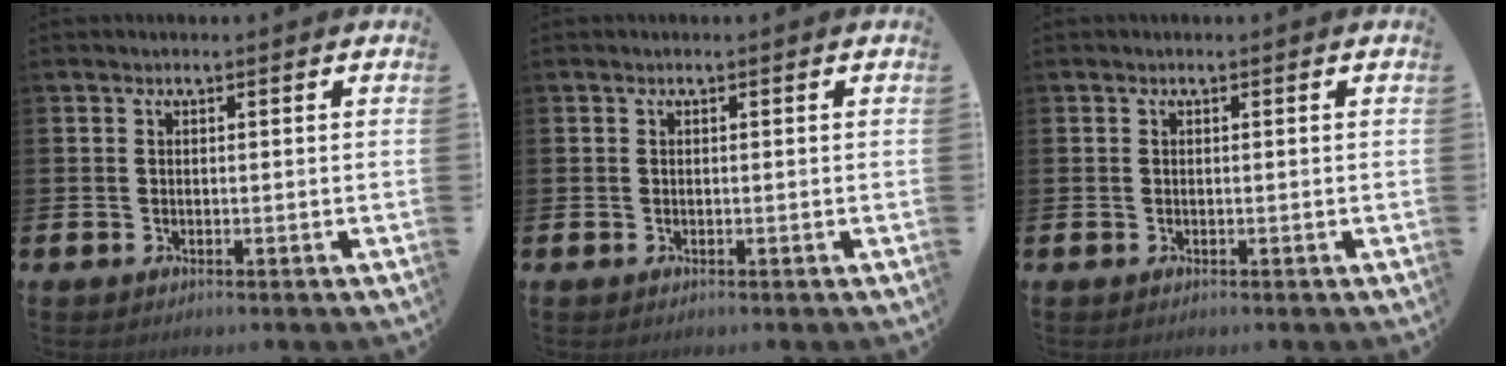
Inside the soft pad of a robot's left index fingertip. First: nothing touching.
{"total": 0.0}
{"total": 0.0}